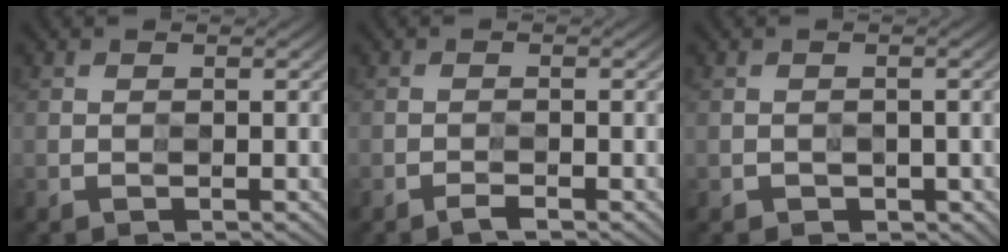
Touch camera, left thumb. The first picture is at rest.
{"total": 1.7, "force": [-1.6, 0.0, 0.6], "torque": [-0.004, 0.002, -0.031]}
{"total": 0.8, "force": [-0.4, 0.3, -0.7], "torque": [0.011, -0.001, -0.004]}